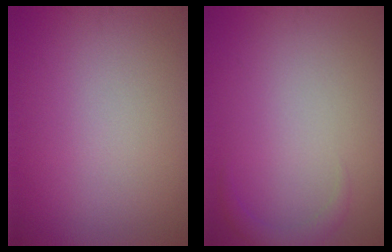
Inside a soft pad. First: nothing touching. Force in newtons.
{"total": 1.2, "press": 1.2, "slide": 0.2}